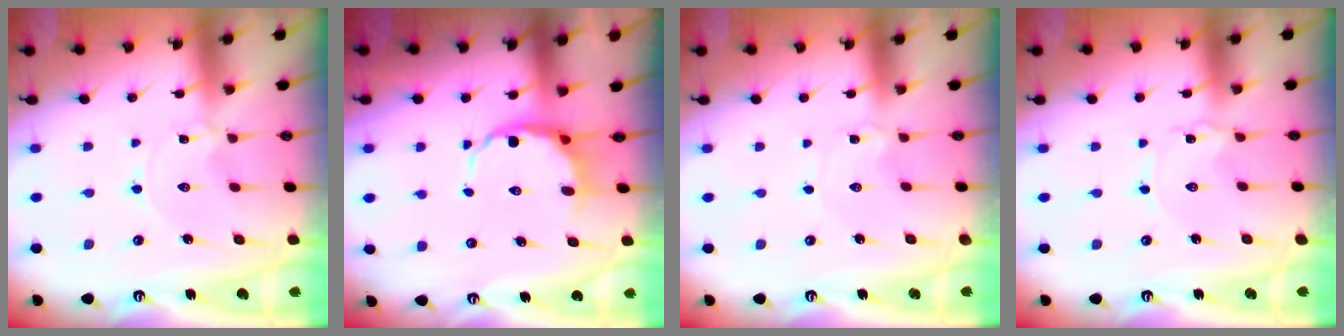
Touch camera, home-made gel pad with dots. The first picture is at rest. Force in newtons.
{"total": 6.3, "press": 6.0, "slide": 1.8}
{"total": 0.0}
{"total": 0.9, "press": 0.9, "slide": 0.1}